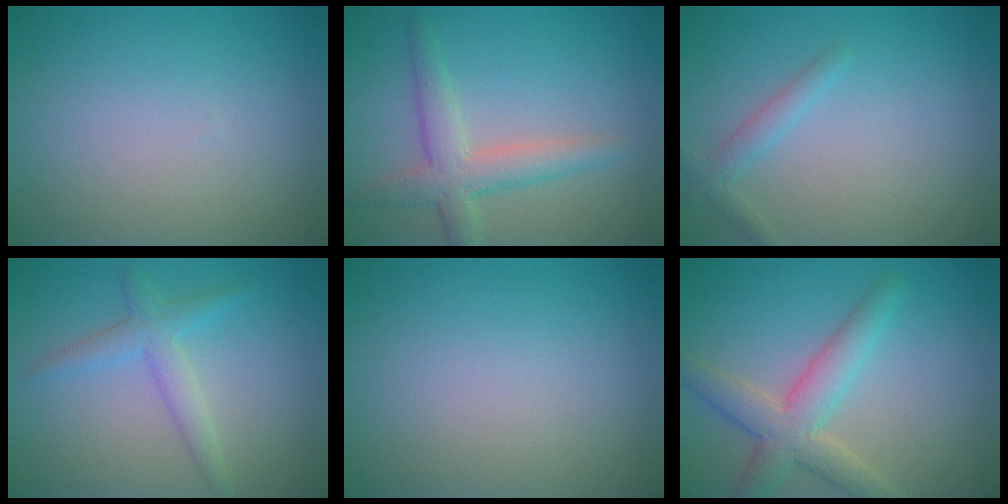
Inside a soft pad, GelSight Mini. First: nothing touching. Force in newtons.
{"total": 3.8, "press": 3.8, "slide": 0.2}
{"total": 1.6, "press": 1.6, "slide": 0.1}
{"total": 2.6, "press": 2.6, "slide": 0.1}
{"total": 0.0}
{"total": 4.6, "press": 4.6, "slide": 0.4}